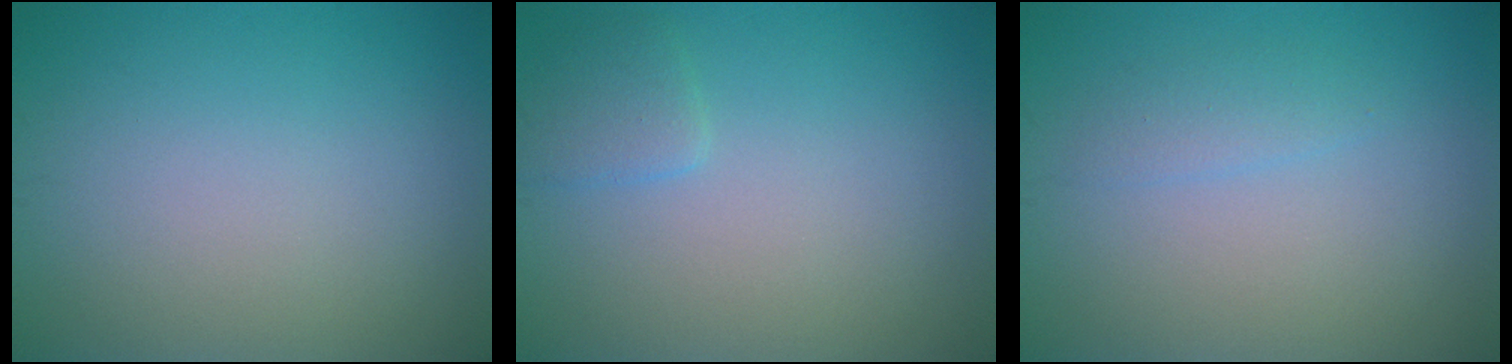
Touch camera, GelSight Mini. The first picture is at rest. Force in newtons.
{"total": 1.5, "press": 1.5, "slide": 0.2}
{"total": 1.2, "press": 1.2, "slide": 0.1}